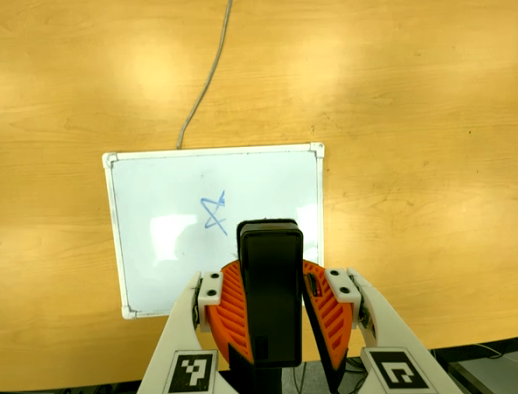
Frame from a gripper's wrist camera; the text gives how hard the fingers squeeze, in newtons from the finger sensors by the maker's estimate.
{"total": 9.3, "left": 8.9, "right": 9.7}